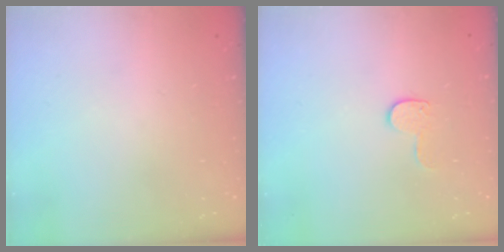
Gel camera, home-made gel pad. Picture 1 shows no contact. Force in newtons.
{"total": 6.8, "press": 6.8, "slide": 0.3}